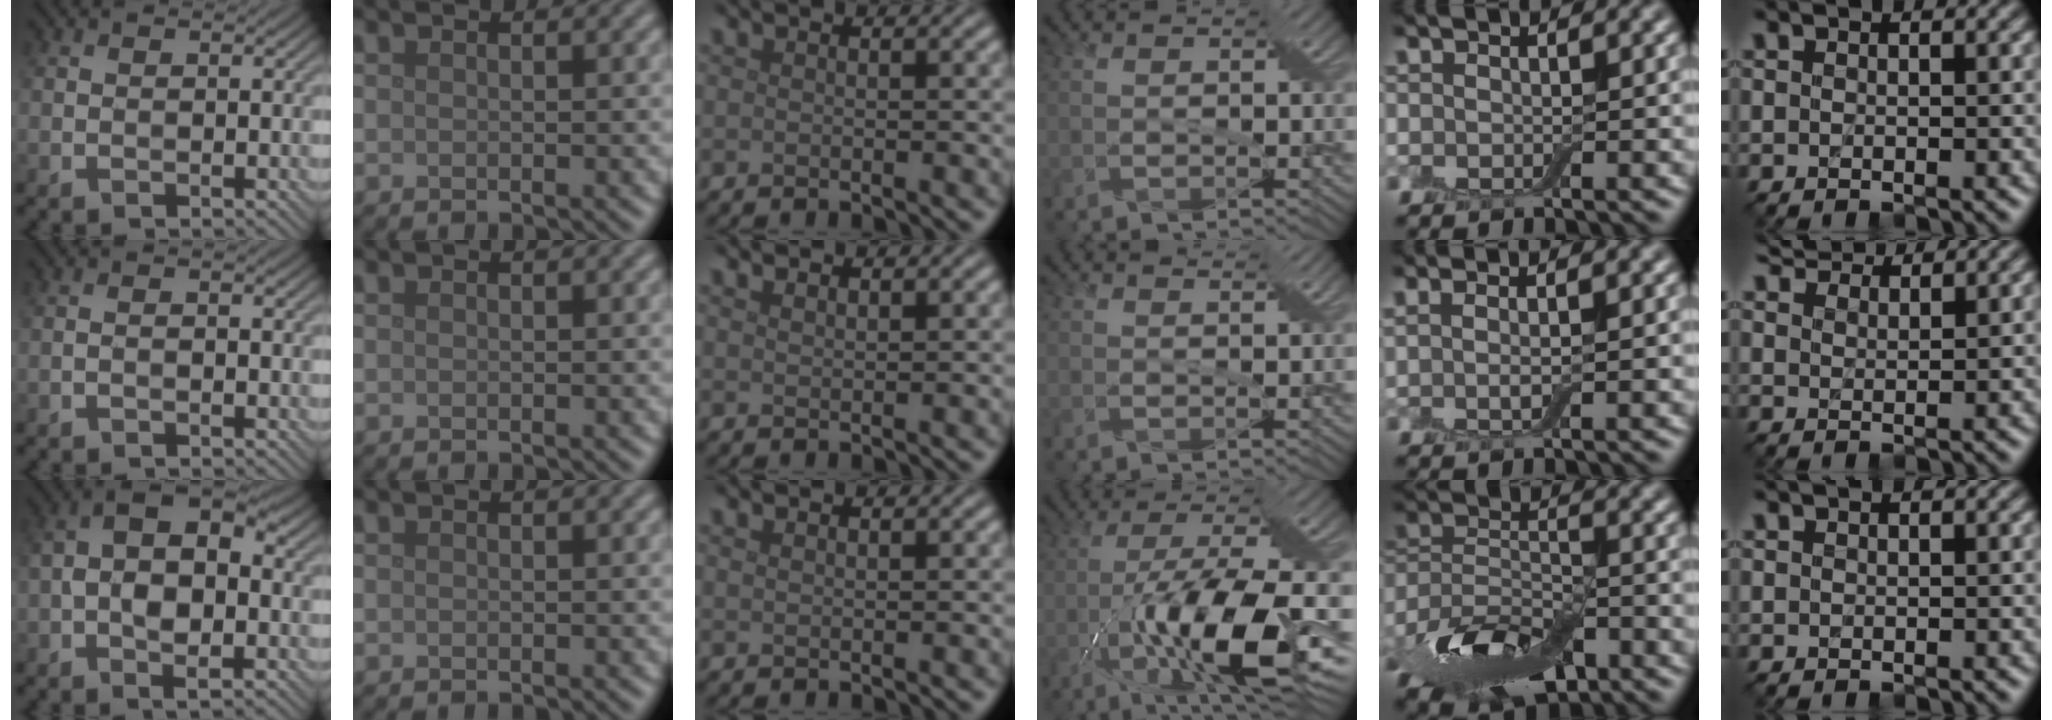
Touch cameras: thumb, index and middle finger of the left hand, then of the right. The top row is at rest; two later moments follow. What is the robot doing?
{"motion": "cut", "object": "aluminum foil"}